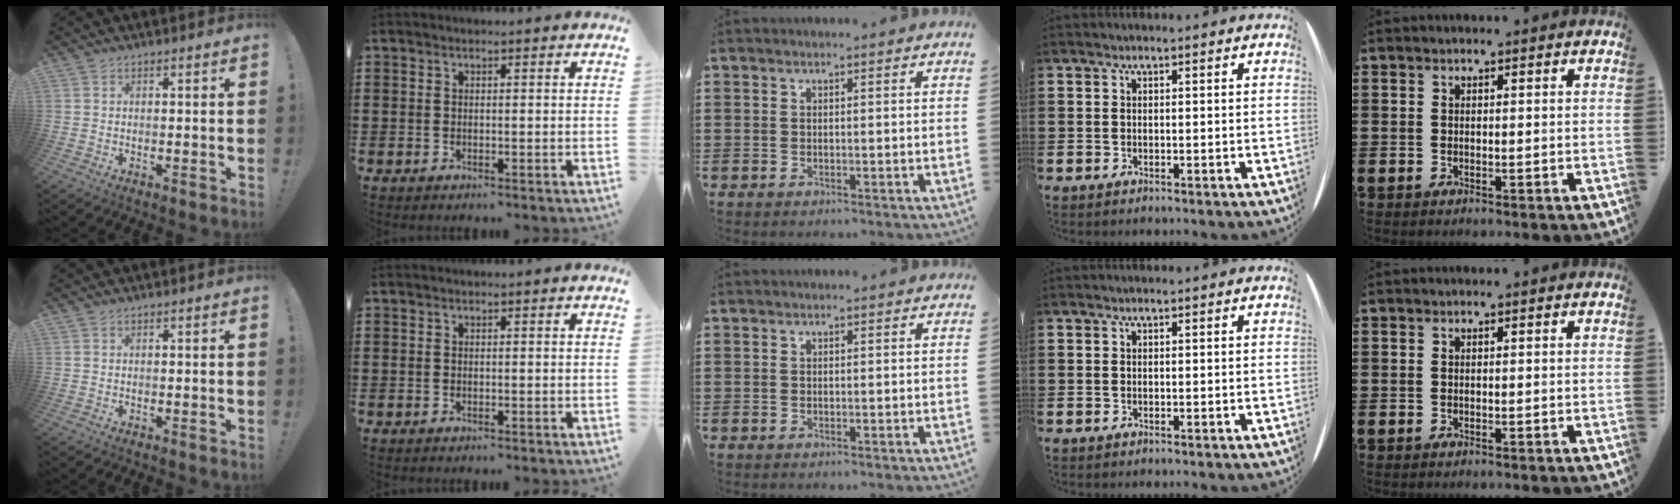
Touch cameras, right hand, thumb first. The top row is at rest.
{}